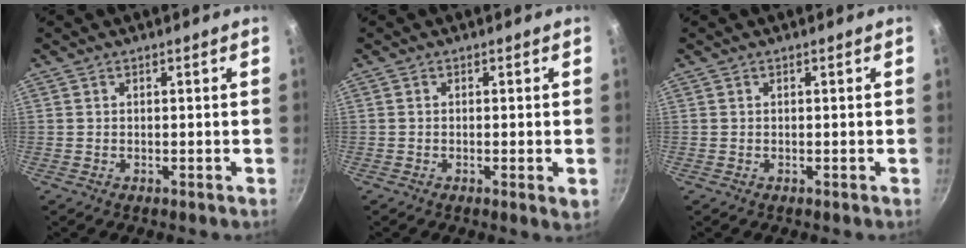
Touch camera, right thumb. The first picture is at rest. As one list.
[{"total": 2.1, "force": [-0.4, 0.3, 2.1], "torque": [-0.033, -0.007, -0.009]}, {"total": 0.0}]